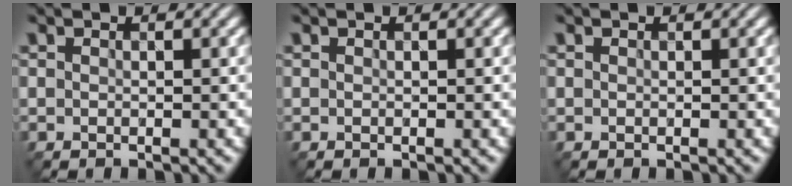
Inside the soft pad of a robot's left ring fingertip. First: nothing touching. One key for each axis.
{"total": 0.0}
{"total": 0.0}